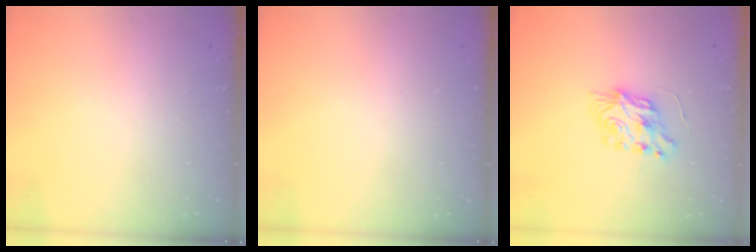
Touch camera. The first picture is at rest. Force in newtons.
{"total": 0.0}
{"total": 7.3, "press": 7.3, "slide": 0.3}